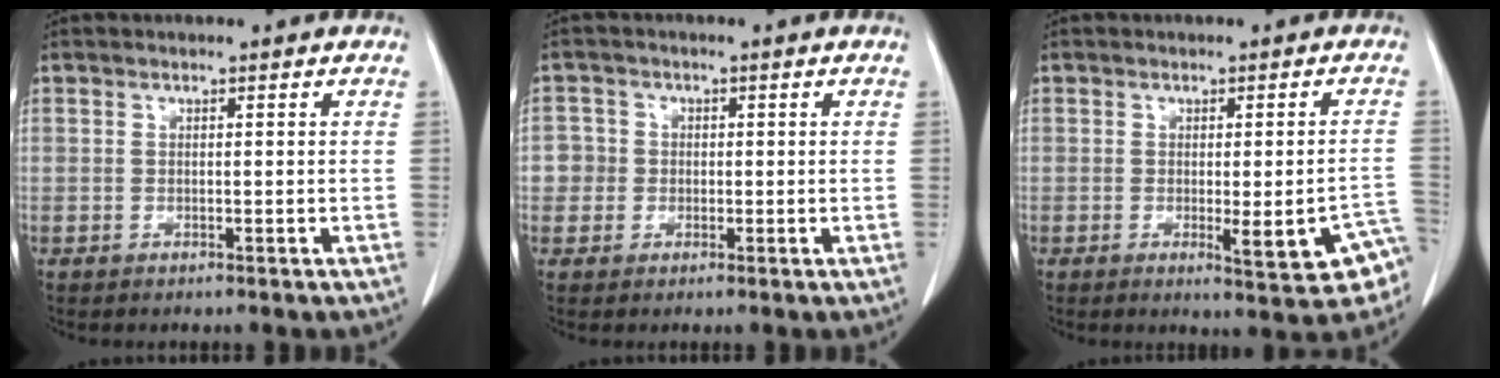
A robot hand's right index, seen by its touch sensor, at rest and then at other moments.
{"total": 3.1, "force": [-0.2, 3.1, 0.0], "torque": [0.017, 0.011, -0.007]}
{"total": 8.8, "force": [-3.7, 1.9, 7.8], "torque": [-0.071, 0.007, -0.043]}